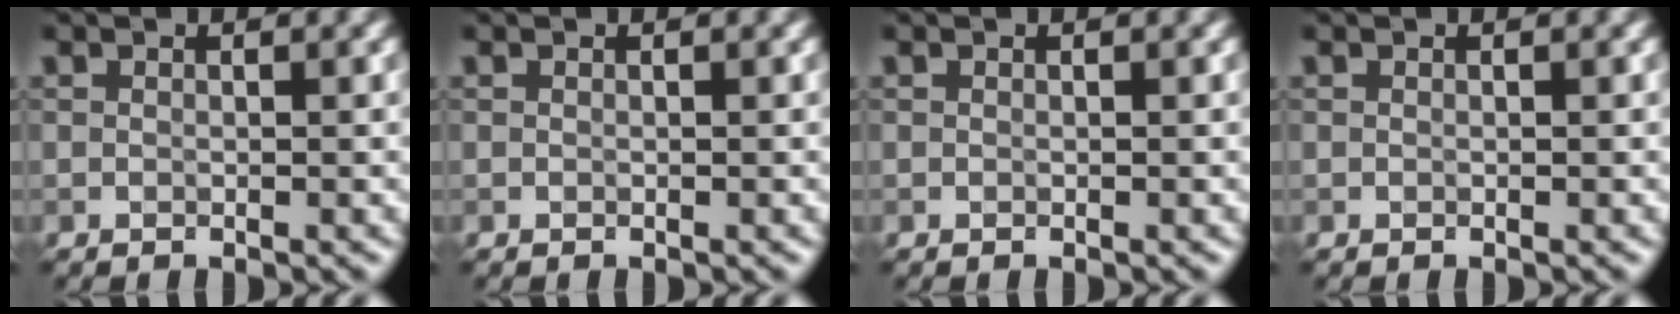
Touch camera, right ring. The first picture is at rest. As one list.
[{"total": 0.0}, {"total": 0.0}, {"total": 0.0}]